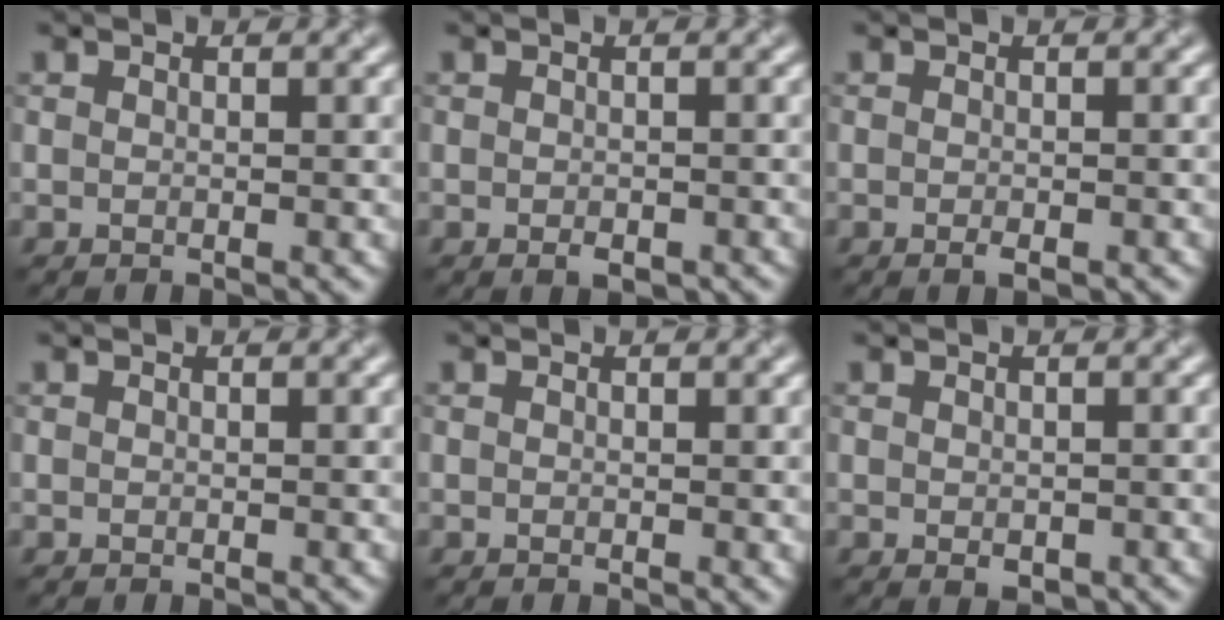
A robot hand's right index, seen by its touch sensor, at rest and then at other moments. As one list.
[{"total": 1.1, "force": [-0.6, 0.7, 0.6], "torque": [-0.010, 0.000, -0.006]}, {"total": 0.7, "force": [-0.5, 0.2, 0.4], "torque": [-0.011, -0.002, -0.008]}, {"total": 0.0}, {"total": 0.5, "force": [0.2, 0.2, 0.4], "torque": [-0.005, -0.003, 0.005]}, {"total": 0.8, "force": [-0.2, 0.7, 0.3], "torque": [-0.006, -0.001, 0.001]}]